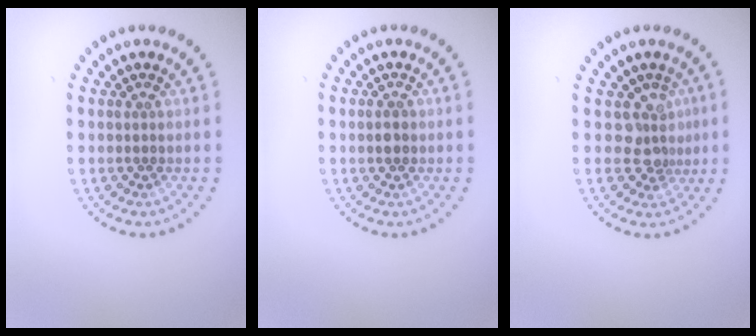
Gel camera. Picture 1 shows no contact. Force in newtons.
{"total": 1.5, "press": 1.5, "slide": 0.1}
{"total": 2.6, "press": 1.9, "slide": 1.7}